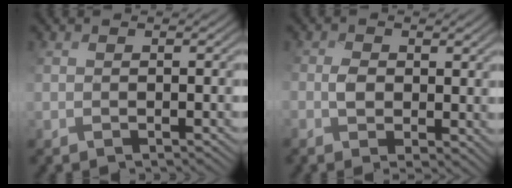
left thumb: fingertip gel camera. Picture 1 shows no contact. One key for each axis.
{"total": 4.4, "fx": 0.0, "fy": 2.7, "fz": 3.6, "tx": -0.069, "ty": -0.002, "tz": -0.003}